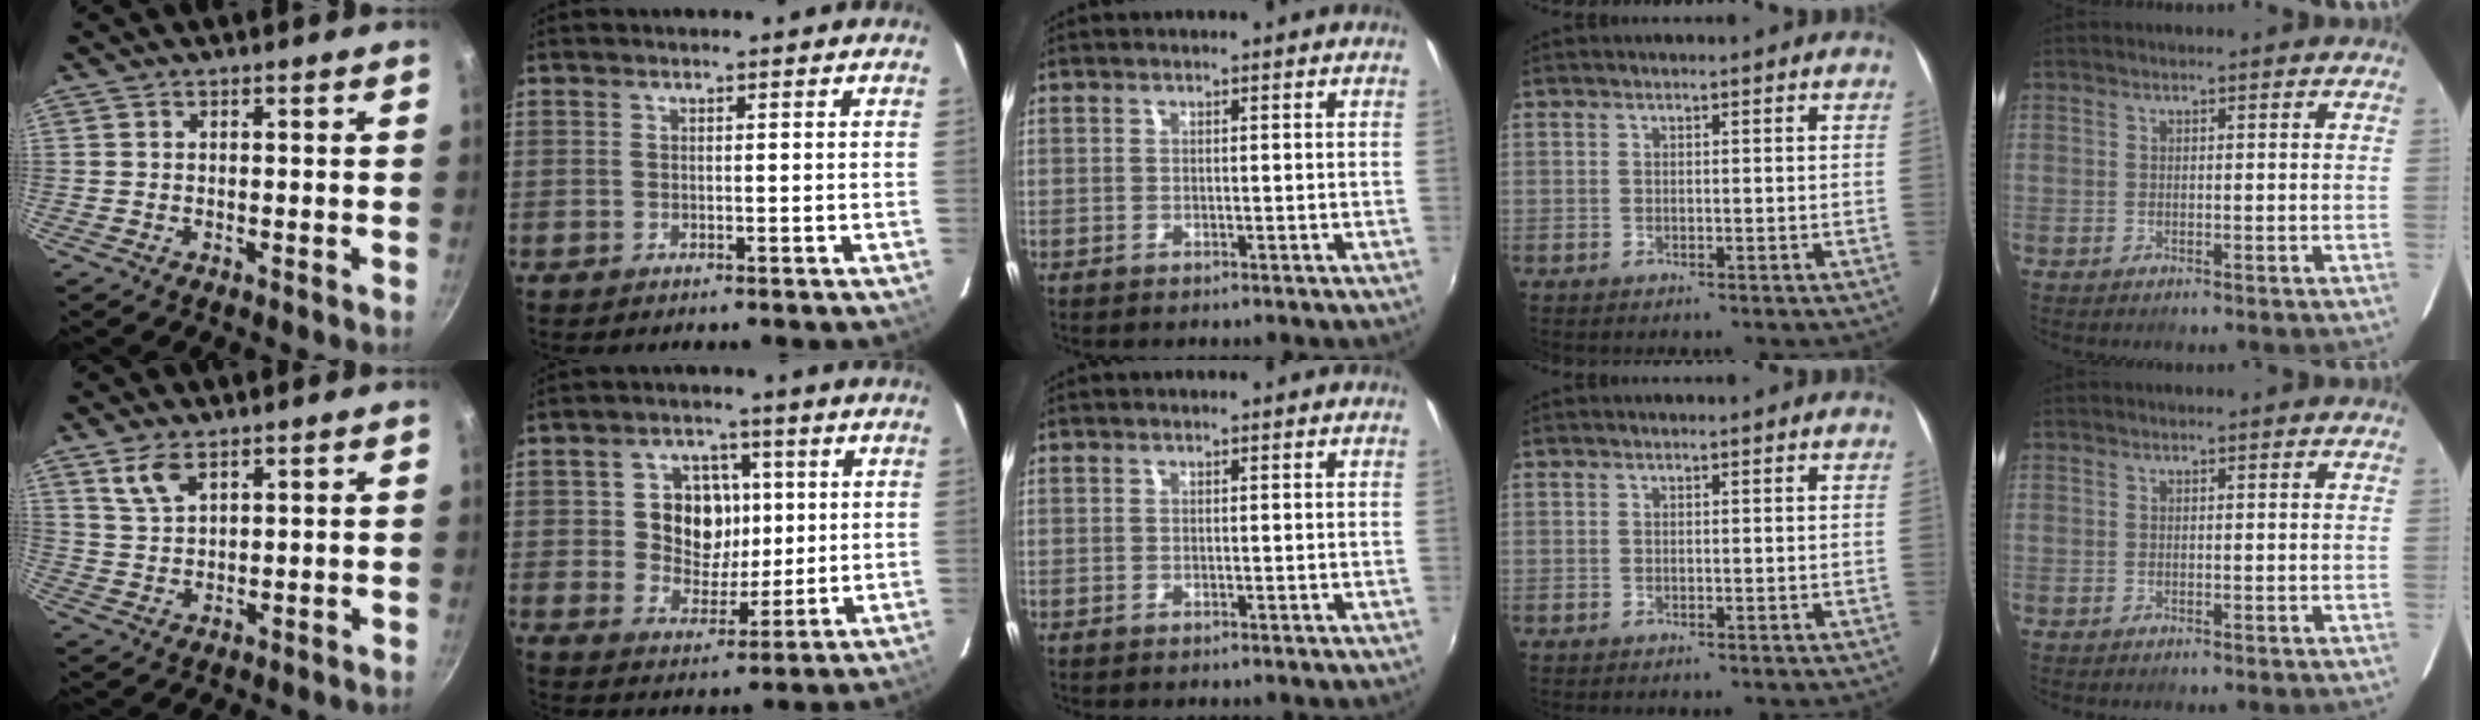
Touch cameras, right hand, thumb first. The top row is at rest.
{"thumb": {"total": 5.1, "force": [3.2, 2.3, 3.3], "torque": [-0.058, -0.014, 0.069]}, "index": {"total": 9.6, "force": [1.2, 8.2, 4.9], "torque": [-0.095, 0.009, 0.027]}}